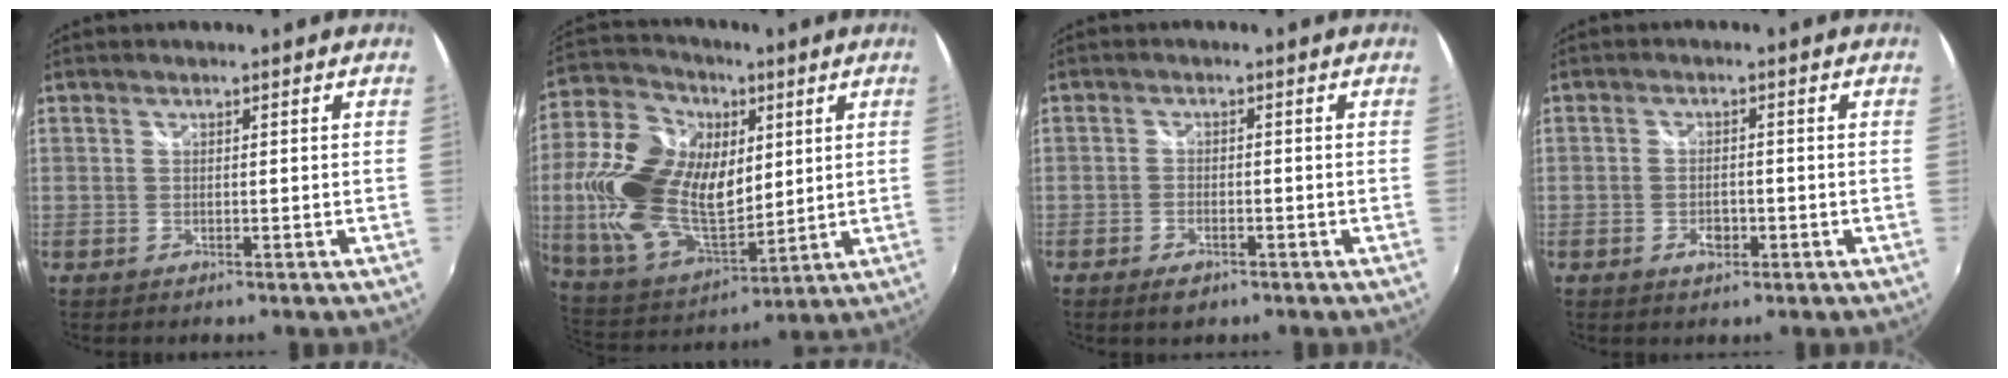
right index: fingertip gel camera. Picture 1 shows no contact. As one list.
[{"total": 22.4, "force": [3.9, 14.4, 16.7], "torque": [-0.364, 0.027, 0.085]}, {"total": 3.2, "force": [-2.2, 1.7, 1.7], "torque": [-0.044, -0.003, -0.038]}, {"total": 2.8, "force": [-1.3, 1.7, 1.8], "torque": [-0.033, 0.000, -0.020]}]